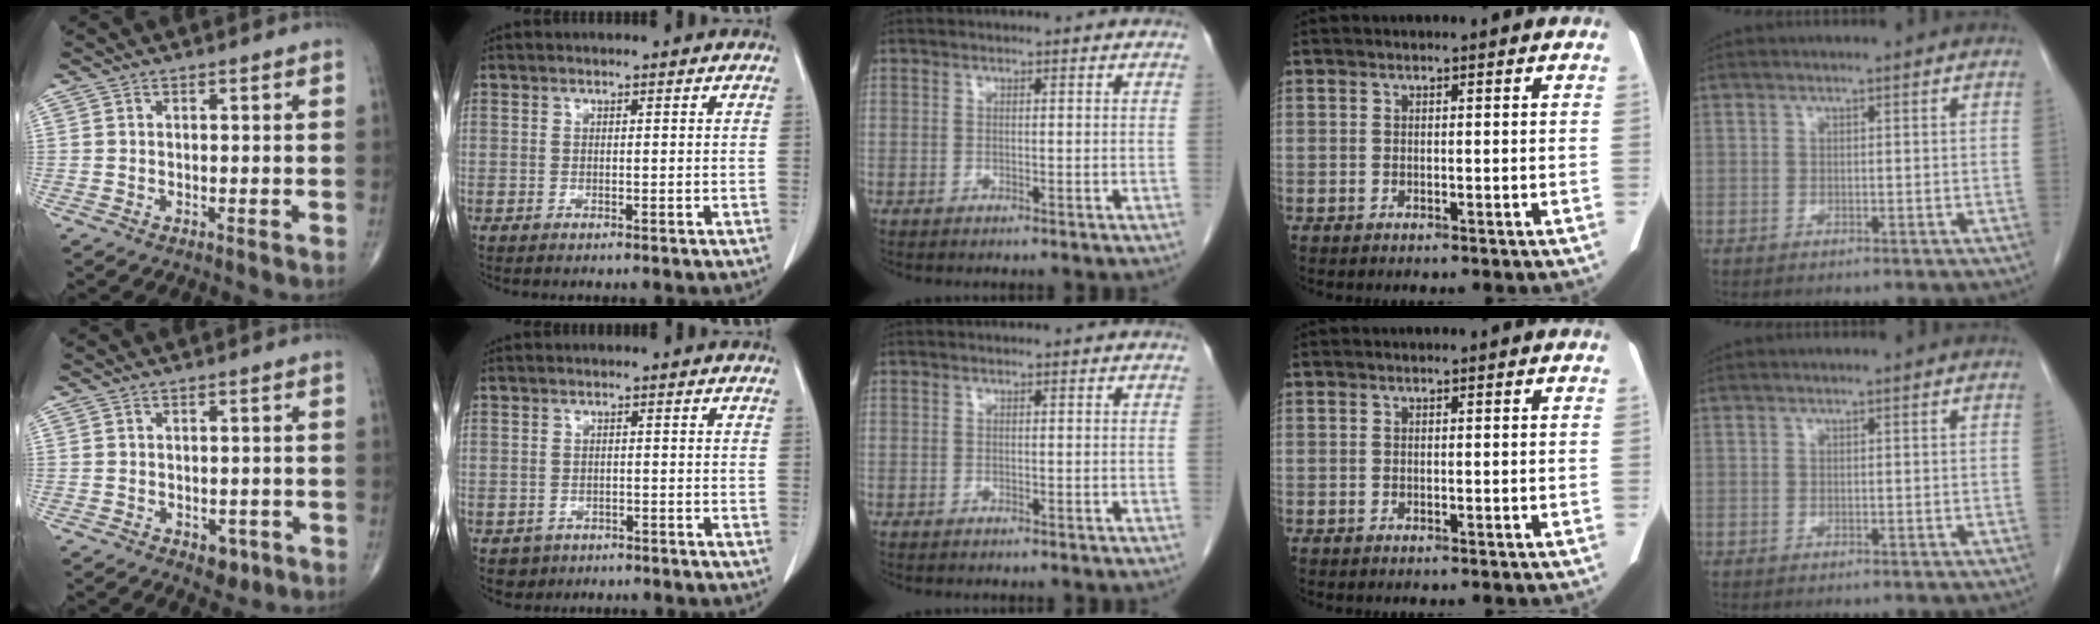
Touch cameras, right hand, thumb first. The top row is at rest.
{"thumb": {"total": 3.5, "force": [-1.6, 2.3, 2.0], "torque": [-0.009, 0.004, -0.015]}, "index": {"total": 2.9, "force": [-1.4, 2.6, 0.2], "torque": [0.002, 0.007, -0.017]}}